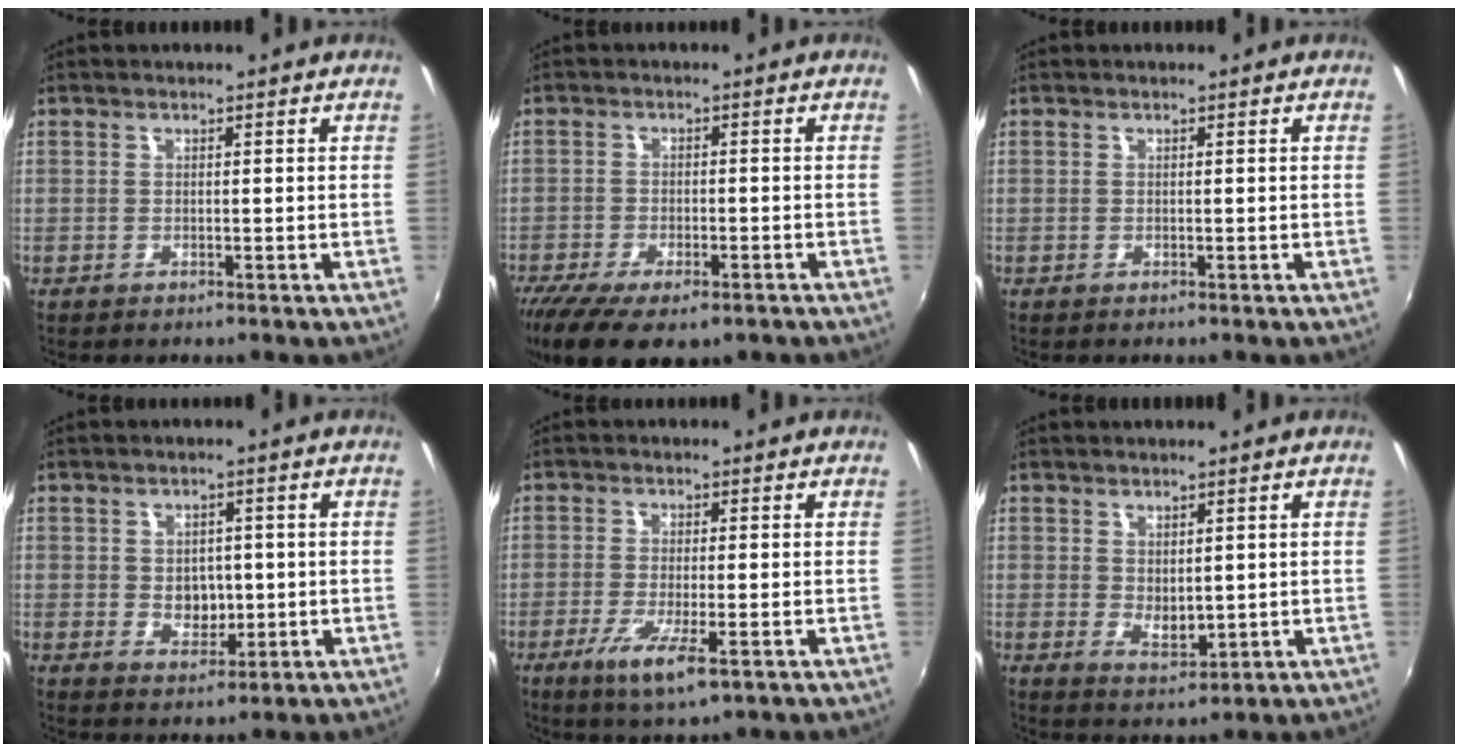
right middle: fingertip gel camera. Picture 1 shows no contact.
{"total": 13.5, "force": [-9.3, 5.3, 8.2], "torque": [-0.184, -0.050, -0.148]}
{"total": 0.0}
{"total": 4.6, "force": [-0.2, 3.7, 2.8], "torque": [-0.042, 0.000, 0.000]}
{"total": 7.0, "force": [-3.4, 1.0, 6.0], "torque": [-0.125, -0.022, -0.059]}
{"total": 3.4, "force": [0.9, 2.2, 2.5], "torque": [-0.037, -0.007, 0.020]}